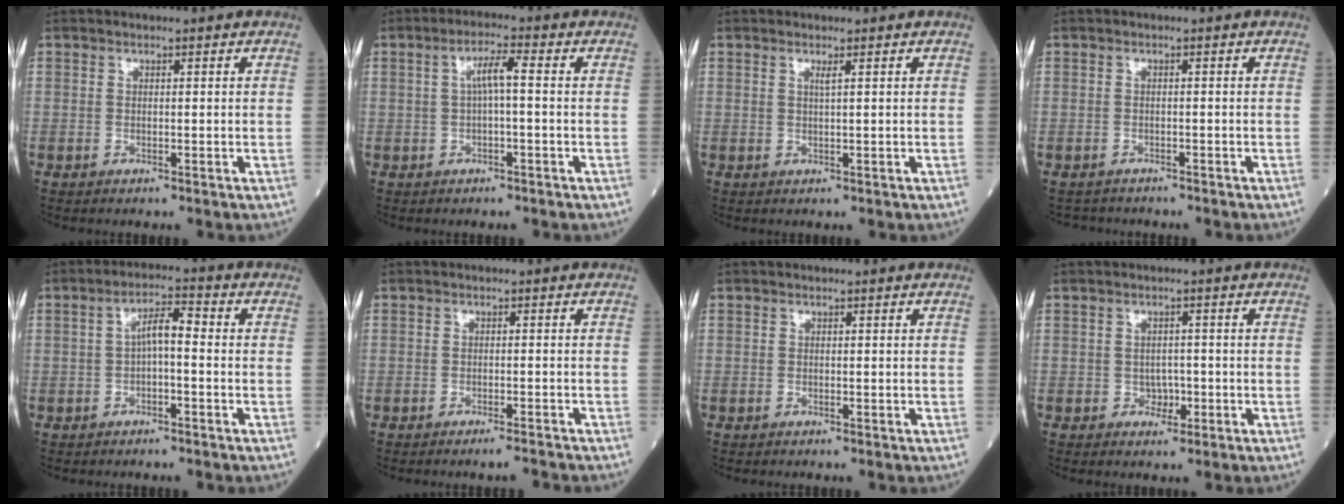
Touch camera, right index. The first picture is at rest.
{"total": 3.8, "force": [0.3, 0.3, 3.8], "torque": [-0.069, 0.013, 0.006]}
{"total": 0.9, "force": [0.5, -0.2, 0.8], "torque": [-0.021, -0.004, 0.009]}
{"total": 2.3, "force": [-2.2, 0.8, -0.3], "torque": [0.001, -0.003, -0.035]}
{"total": 4.2, "force": [-0.3, 1.0, 4.0], "torque": [-0.067, 0.017, -0.007]}
{"total": 2.6, "force": [-2.5, -0.3, 0.8], "torque": [-0.010, -0.004, -0.035]}
{"total": 0.0}
{"total": 2.1, "force": [-0.6, 1.6, 1.2], "torque": [-0.011, 0.005, -0.007]}